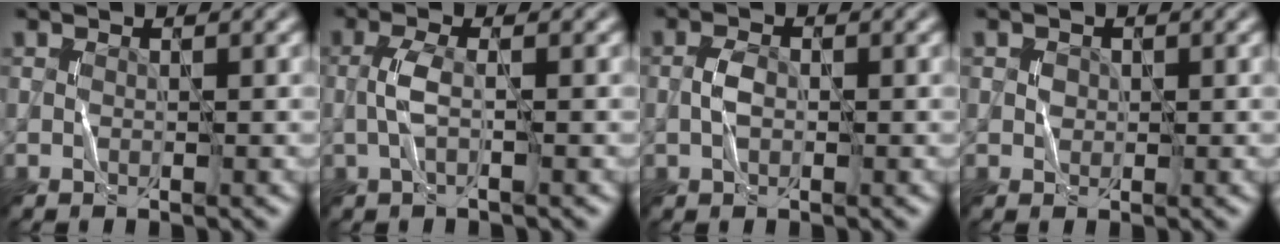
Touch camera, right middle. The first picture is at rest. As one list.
[{"total": 2.1, "force": [-0.5, 0.4, 2.0], "torque": [-0.046, 0.007, -0.014]}, {"total": 1.7, "force": [-0.4, 1.0, 1.3], "torque": [-0.027, 0.006, -0.011]}, {"total": 1.0, "force": [0.1, 0.9, 0.3], "torque": [-0.002, 0.000, 0.001]}]